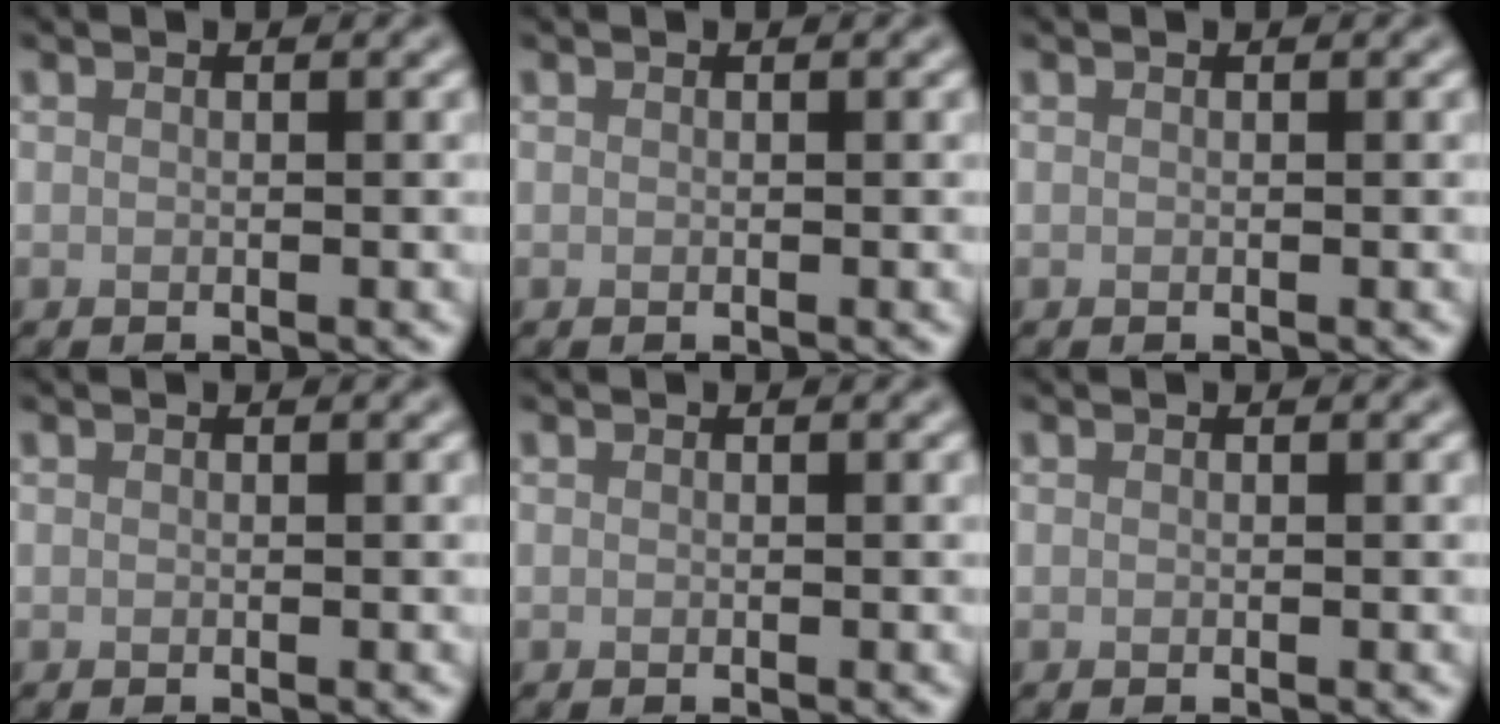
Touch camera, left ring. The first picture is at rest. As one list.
[{"total": 0.0}, {"total": 0.0}, {"total": 0.0}, {"total": 0.0}, {"total": 0.0}]